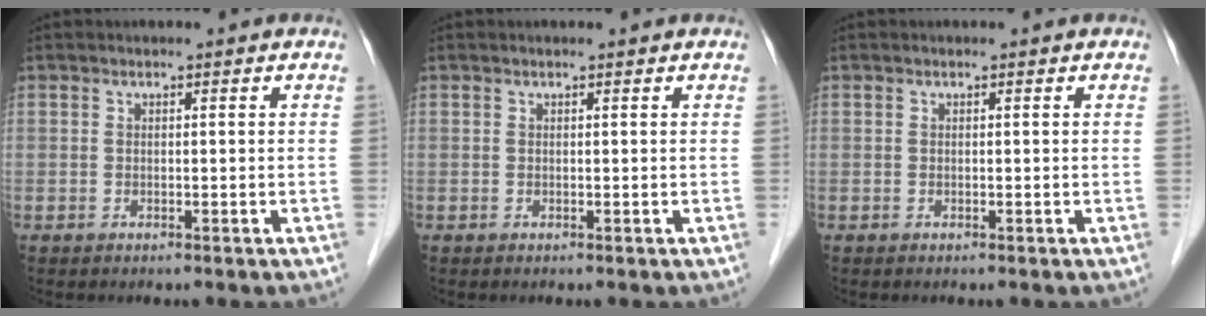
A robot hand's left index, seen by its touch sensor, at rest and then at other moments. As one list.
[{"total": 0.0}, {"total": 0.0}]